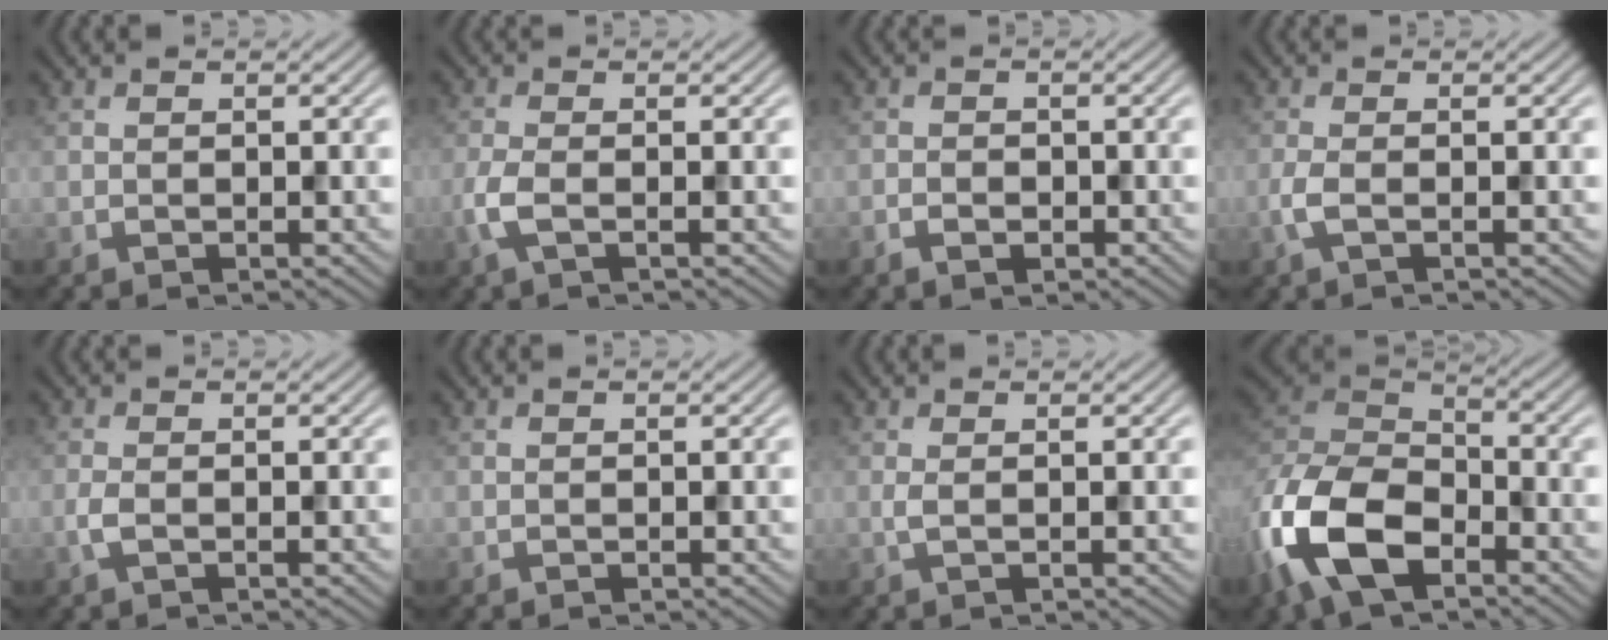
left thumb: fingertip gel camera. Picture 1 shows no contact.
{"total": 3.0, "force": [-1.1, 1.0, 2.6], "torque": [-0.077, -0.001, -0.026]}
{"total": 1.6, "force": [-1.0, 0.9, 0.9], "torque": [-0.020, -0.002, -0.017]}
{"total": 2.2, "force": [-0.8, 0.6, 2.0], "torque": [-0.057, 0.001, -0.019]}
{"total": 1.7, "force": [-0.6, 0.6, 1.4], "torque": [-0.041, 0.001, -0.012]}
{"total": 0.0}
{"total": 1.1, "force": [0.1, 0.1, 1.0], "torque": [-0.031, 0.001, 0.003]}
{"total": 13.9, "force": [-7.1, 7.8, 9.1], "torque": [-0.230, -0.026, -0.152]}